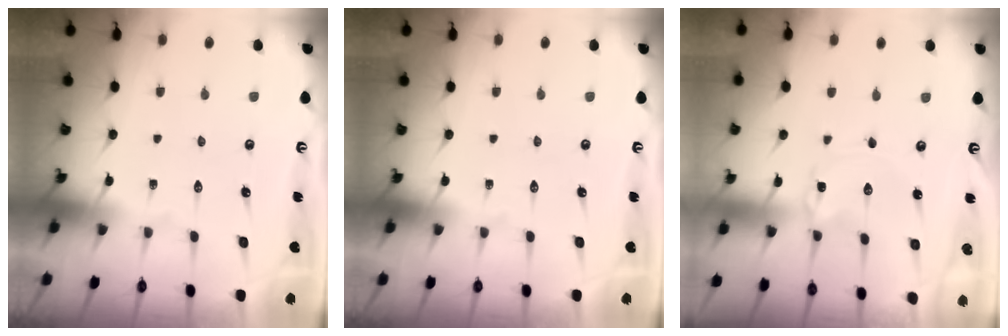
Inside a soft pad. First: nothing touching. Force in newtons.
{"total": 0.0}
{"total": 0.7, "press": 0.7, "slide": 0.1}